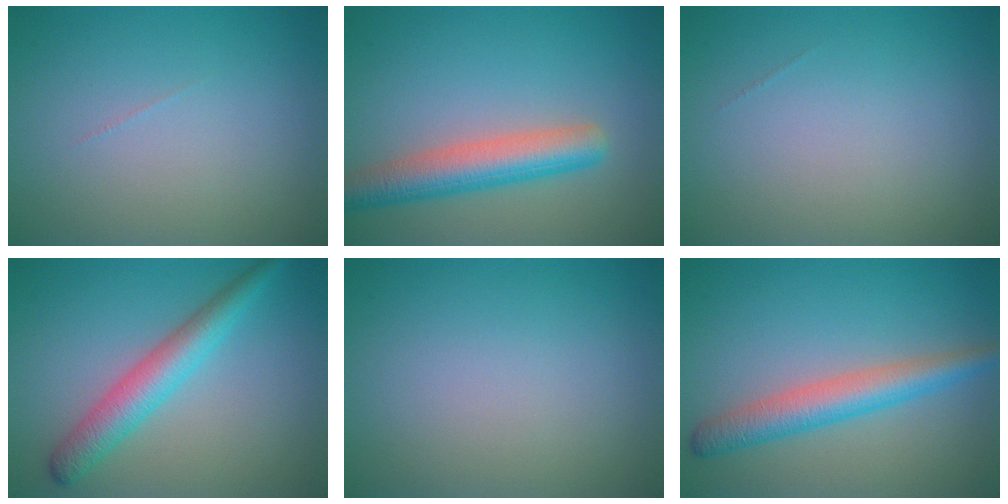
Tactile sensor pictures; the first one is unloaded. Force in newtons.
{"total": 5.3, "press": 5.3, "slide": 0.2}
{"total": 0.0}
{"total": 4.2, "press": 4.2, "slide": 0.0}
{"total": 0.0}
{"total": 4.2, "press": 4.2, "slide": 0.1}